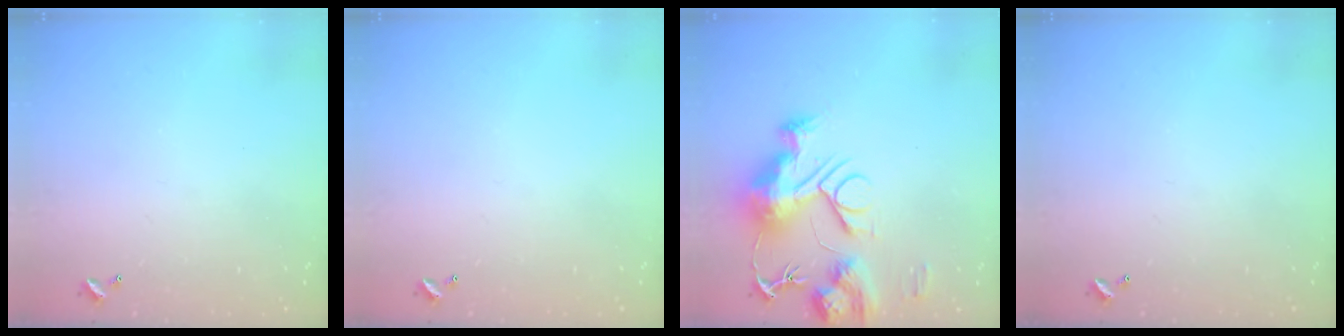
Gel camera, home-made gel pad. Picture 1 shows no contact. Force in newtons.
{"total": 0.0}
{"total": 14.8, "press": 14.7, "slide": 1.3}
{"total": 0.0}